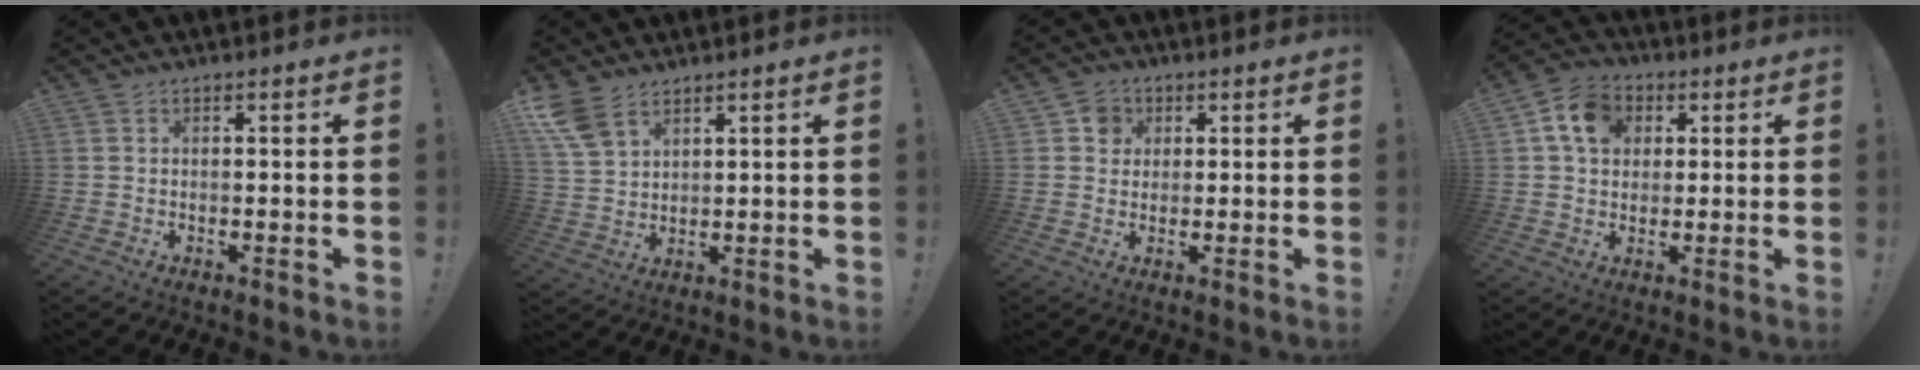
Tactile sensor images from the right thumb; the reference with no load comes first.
{"total": 8.0, "force": [5.4, 4.3, 4.0], "torque": [-0.084, -0.023, 0.108]}
{"total": 5.0, "force": [1.4, 4.6, 1.6], "torque": [-0.023, 0.008, 0.027]}
{"total": 10.8, "force": [3.4, 8.3, 5.9], "torque": [-0.100, 0.009, 0.069]}